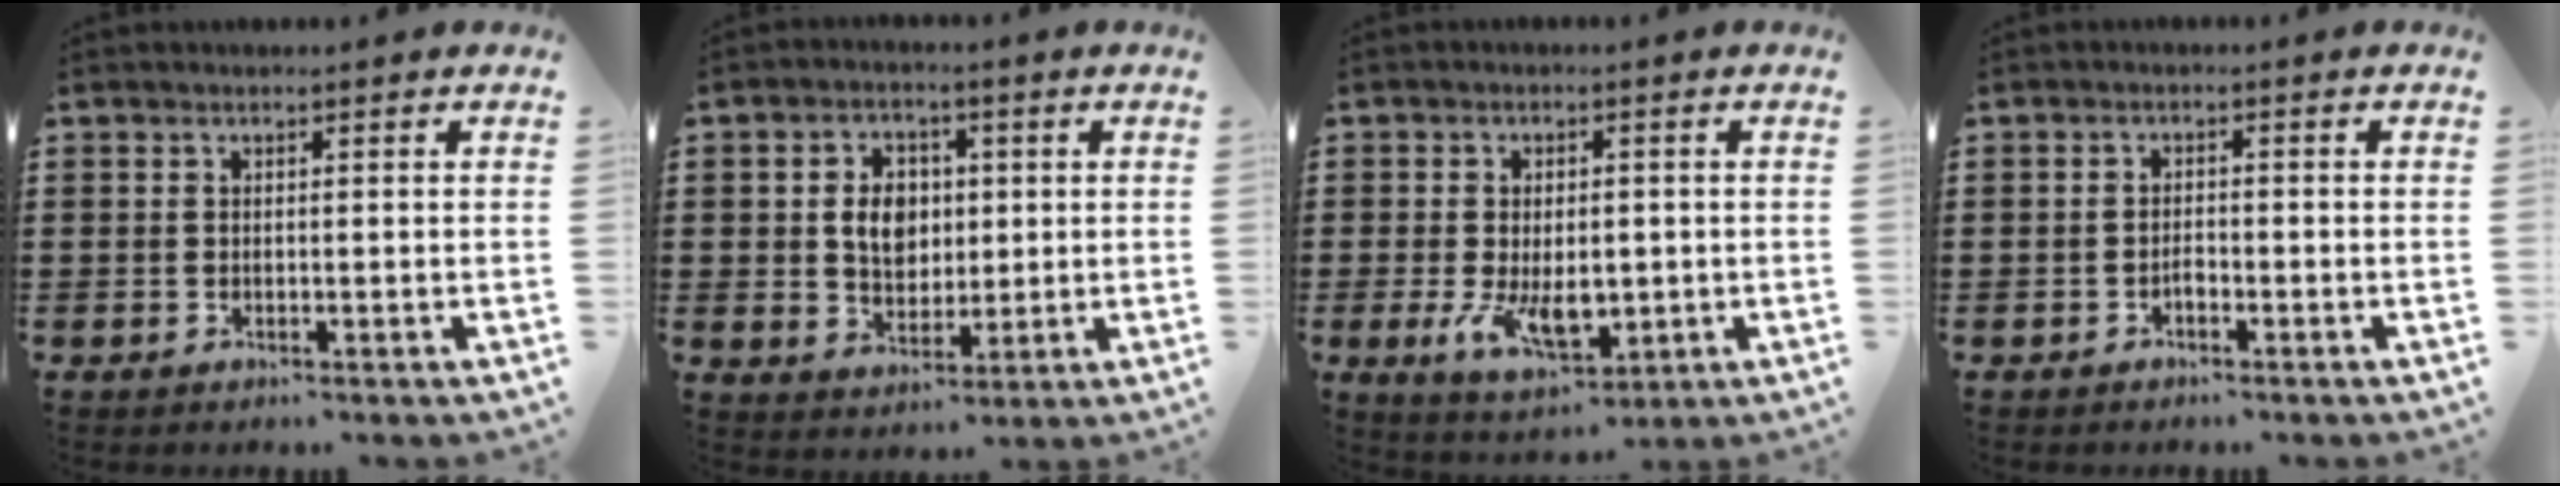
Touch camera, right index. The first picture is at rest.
{"total": 6.2, "force": [0.7, 4.8, 3.8], "torque": [-0.073, 0.010, 0.006]}
{"total": 7.0, "force": [-1.2, 4.1, 5.5], "torque": [-0.108, 0.003, -0.024]}
{"total": 1.3, "force": [-0.8, 0.6, 0.8], "torque": [-0.018, -0.001, -0.016]}